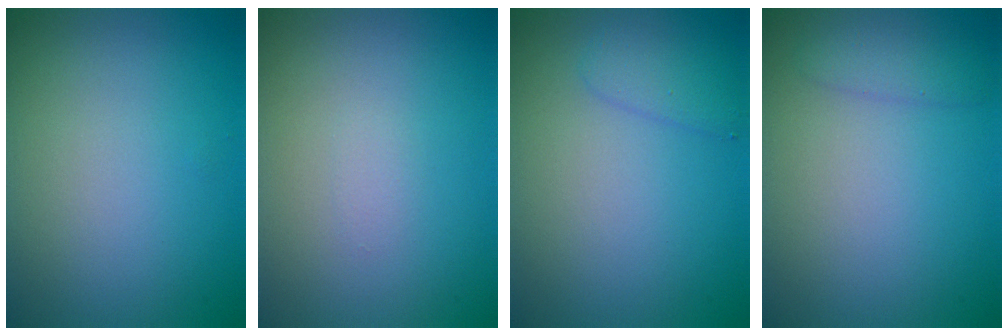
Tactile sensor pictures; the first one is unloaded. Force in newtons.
{"total": 0.5, "press": 0.5, "slide": 0.0}
{"total": 1.7, "press": 1.7, "slide": 0.1}
{"total": 1.5, "press": 1.5, "slide": 0.1}